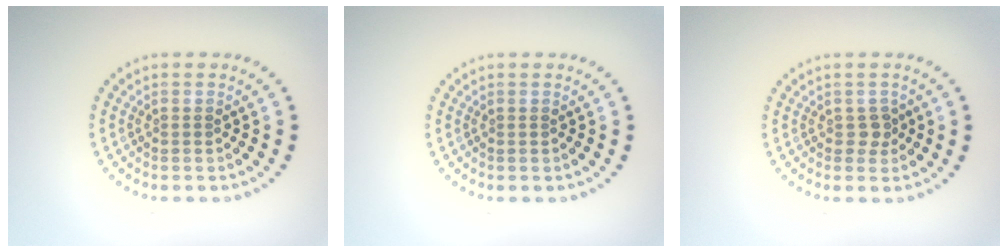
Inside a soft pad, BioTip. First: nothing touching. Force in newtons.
{"total": 0.0}
{"total": 1.1, "press": 1.0, "slide": 0.6}